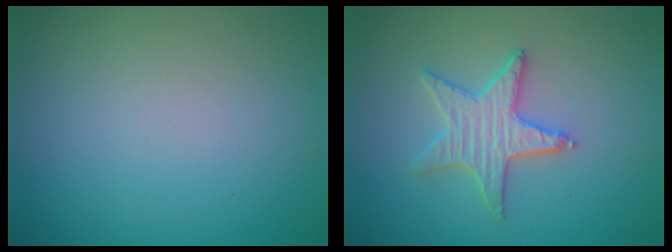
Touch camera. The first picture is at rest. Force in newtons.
{"total": 3.3, "press": 3.2, "slide": 0.8}